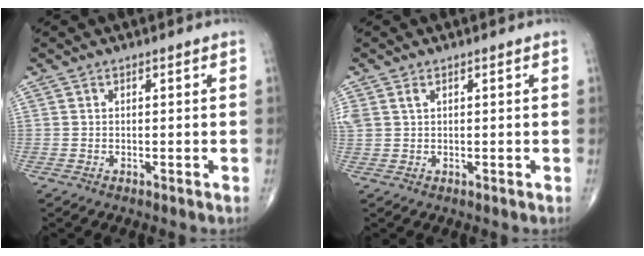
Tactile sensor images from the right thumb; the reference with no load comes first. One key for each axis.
{"total": 2.5, "fx": 1.0, "fy": 1.5, "fz": 1.7, "tx": -0.054, "ty": 0.014, "tz": 0.029}